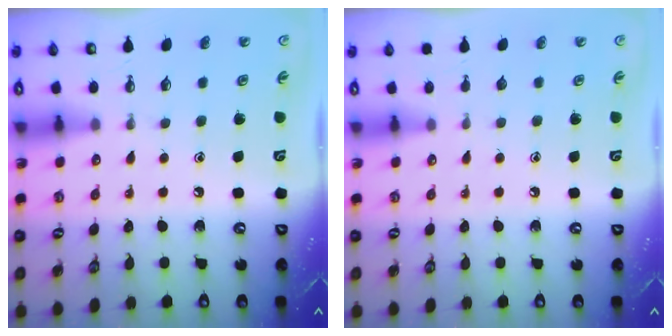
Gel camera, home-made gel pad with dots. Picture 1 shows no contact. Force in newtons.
{"total": 0.0}